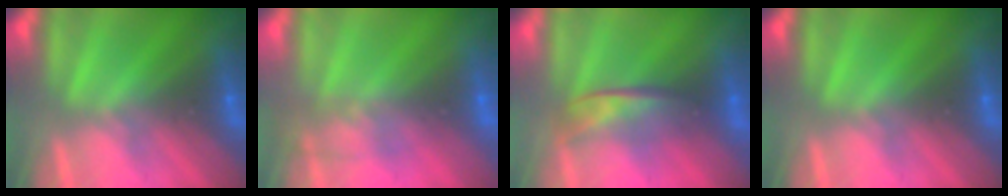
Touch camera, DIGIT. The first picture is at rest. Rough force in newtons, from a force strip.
{"total": 1.4}
{"total": 2.1}
{"total": 0.0}